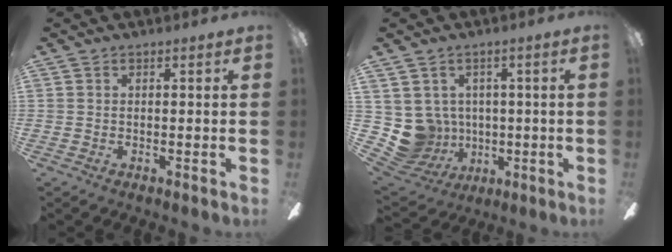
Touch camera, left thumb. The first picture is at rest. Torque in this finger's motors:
{"motor_torque": [-0.19, 0.23, -0.17, 0.06, 0.02]}